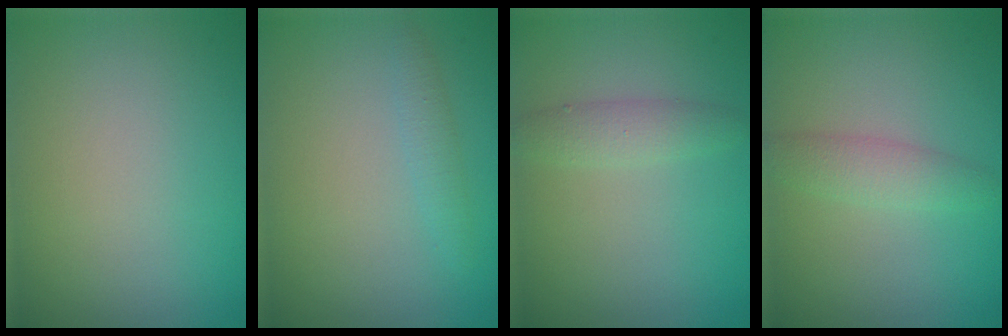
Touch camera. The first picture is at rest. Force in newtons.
{"total": 1.2, "press": 1.2, "slide": 0.1}
{"total": 1.9, "press": 1.9, "slide": 0.0}
{"total": 2.2, "press": 2.2, "slide": 0.0}